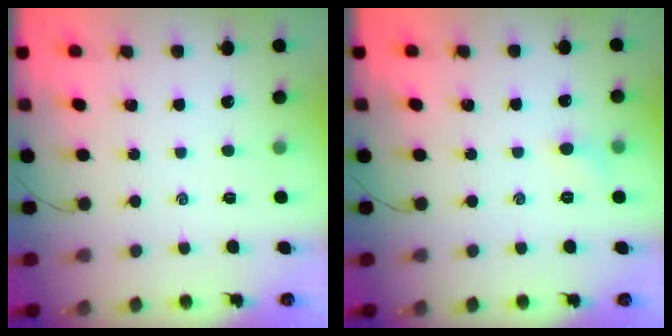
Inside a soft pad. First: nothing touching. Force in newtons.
{"total": 4.7, "press": 4.5, "slide": 1.4}